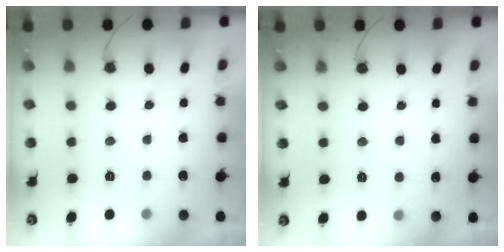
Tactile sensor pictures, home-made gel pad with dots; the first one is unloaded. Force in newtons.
{"total": 3.7, "press": 3.7, "slide": 0.1}